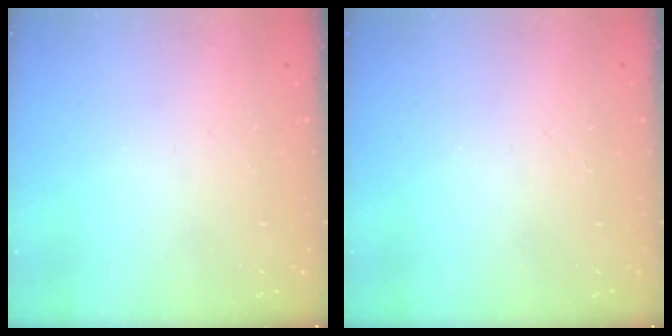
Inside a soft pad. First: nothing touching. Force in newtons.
{"total": 0.0}